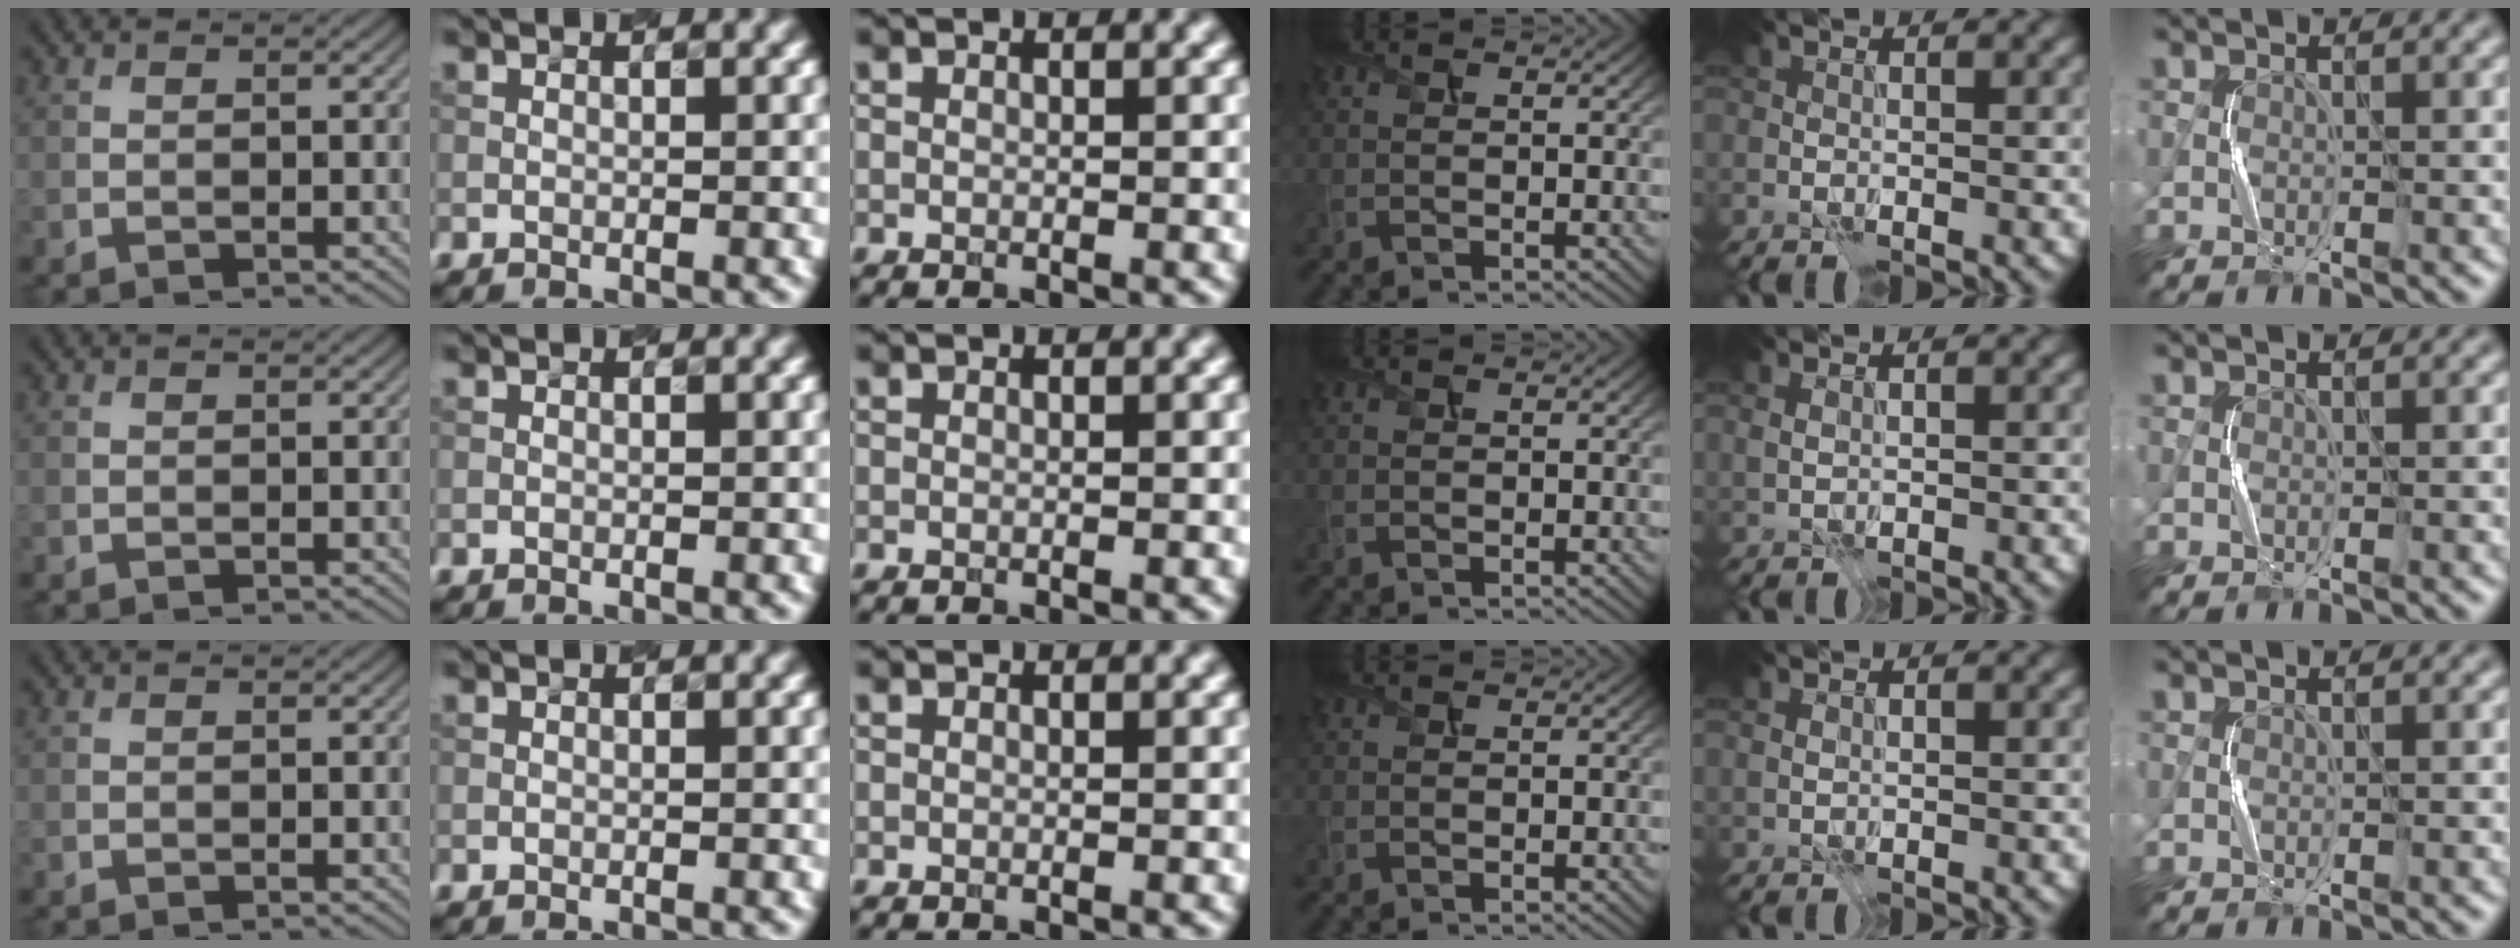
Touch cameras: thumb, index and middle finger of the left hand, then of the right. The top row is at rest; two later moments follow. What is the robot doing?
{"motion": "press", "object": "toy piano key"}